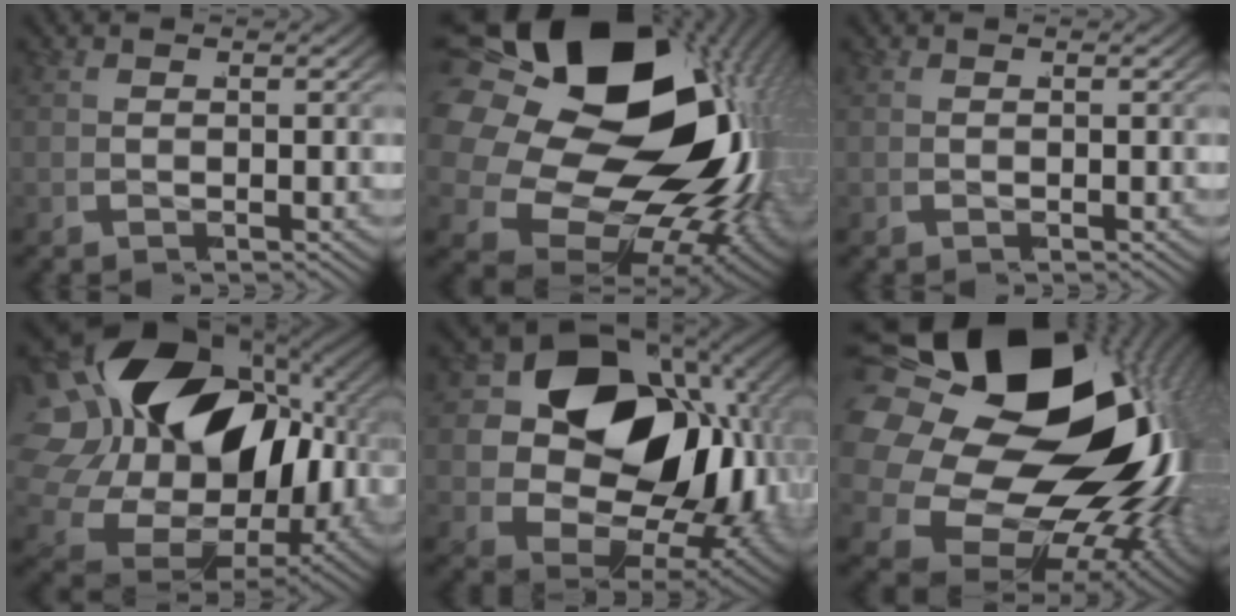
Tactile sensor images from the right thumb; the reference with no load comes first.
{"total": 34.2, "force": [-1.2, 23.7, 24.7], "torque": [-0.405, -0.048, -0.013]}
{"total": 0.0}
{"total": 25.5, "force": [-0.1, 18.5, 17.6], "torque": [-0.323, -0.042, 0.004]}
{"total": 23.3, "force": [0.0, 16.0, 16.9], "torque": [-0.291, -0.054, 0.015]}
{"total": 38.1, "force": [-1.2, 26.5, 27.4], "torque": [-0.440, -0.057, -0.011]}